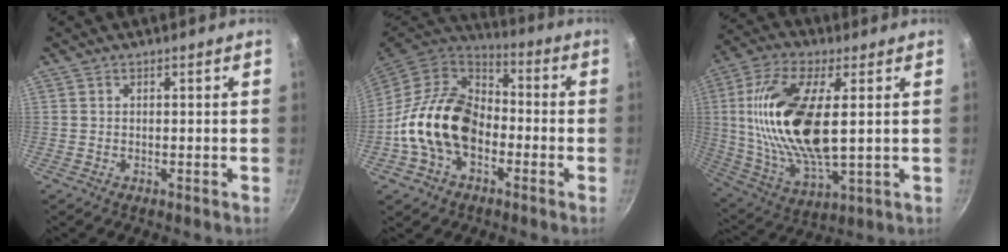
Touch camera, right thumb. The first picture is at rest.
{"total": 18.4, "force": [-4.0, 12.9, 12.5], "torque": [-0.193, 0.042, -0.088]}
{"total": 21.6, "force": [3.2, 9.2, 19.3], "torque": [-0.383, -0.009, 0.061]}